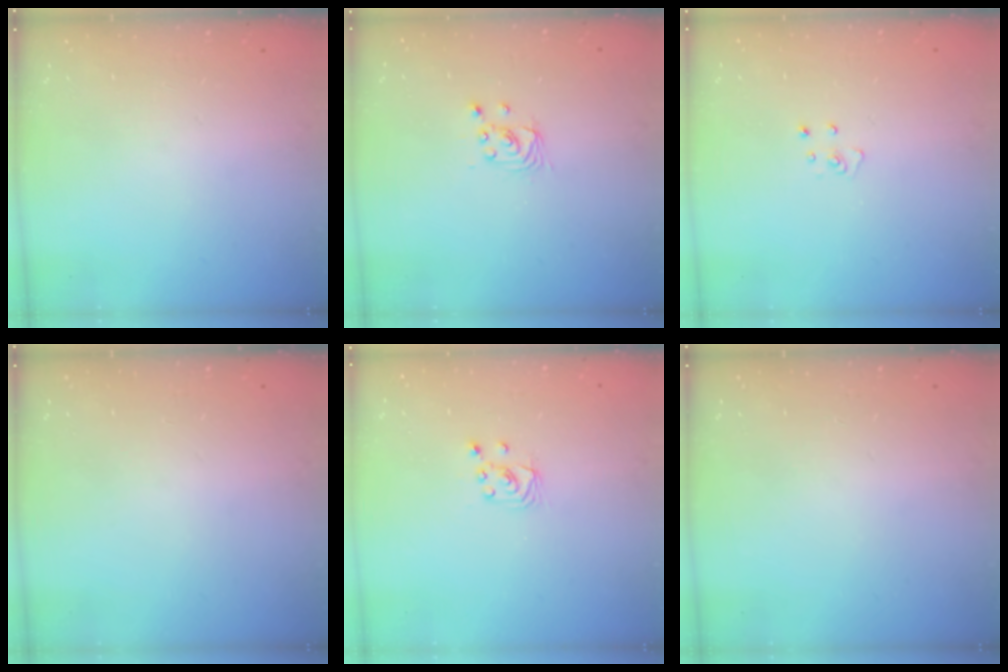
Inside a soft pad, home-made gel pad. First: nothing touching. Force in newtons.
{"total": 2.4, "press": 2.4, "slide": 0.2}
{"total": 3.9, "press": 3.9, "slide": 0.3}
{"total": 0.0}
{"total": 2.7, "press": 2.7, "slide": 0.2}
{"total": 0.0}